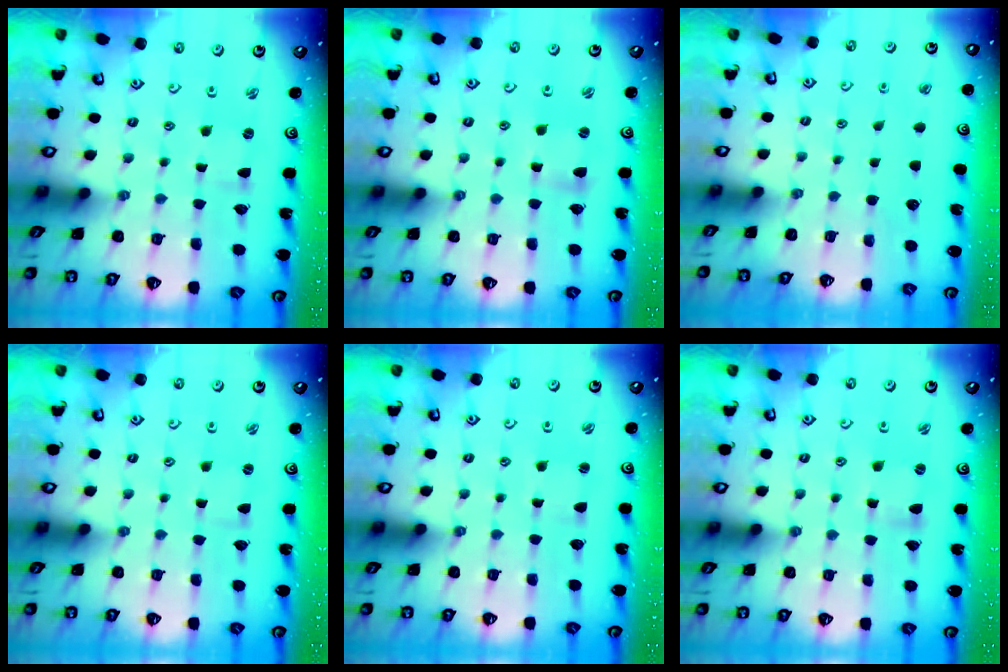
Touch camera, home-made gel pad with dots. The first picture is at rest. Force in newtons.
{"total": 2.5, "press": 2.5, "slide": 0.3}
{"total": 0.0}
{"total": 1.0, "press": 1.0, "slide": 0.1}
{"total": 1.8, "press": 1.7, "slide": 0.4}
{"total": 2.5, "press": 2.5, "slide": 0.2}